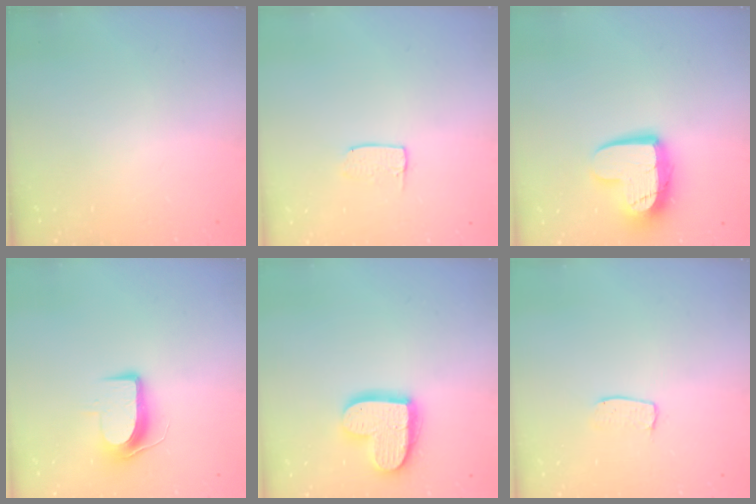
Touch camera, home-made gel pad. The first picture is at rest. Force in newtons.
{"total": 3.8, "press": 3.8, "slide": 0.2}
{"total": 12.7, "press": 12.7, "slide": 1.0}
{"total": 8.7, "press": 8.6, "slide": 0.5}
{"total": 16.2, "press": 16.1, "slide": 1.5}
{"total": 4.8, "press": 4.8, "slide": 0.3}